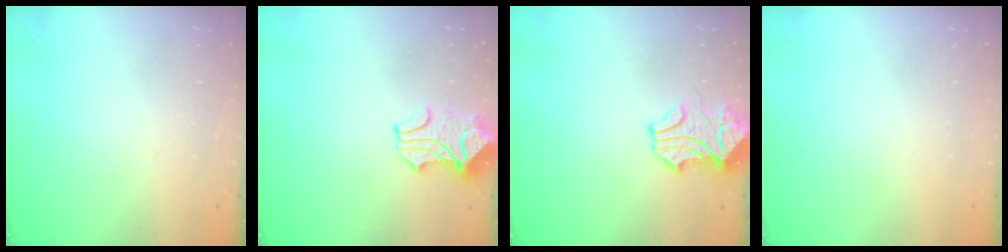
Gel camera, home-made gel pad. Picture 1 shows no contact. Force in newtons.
{"total": 1.9, "press": 1.5, "slide": 1.1}
{"total": 0.0}
{"total": 0.0}